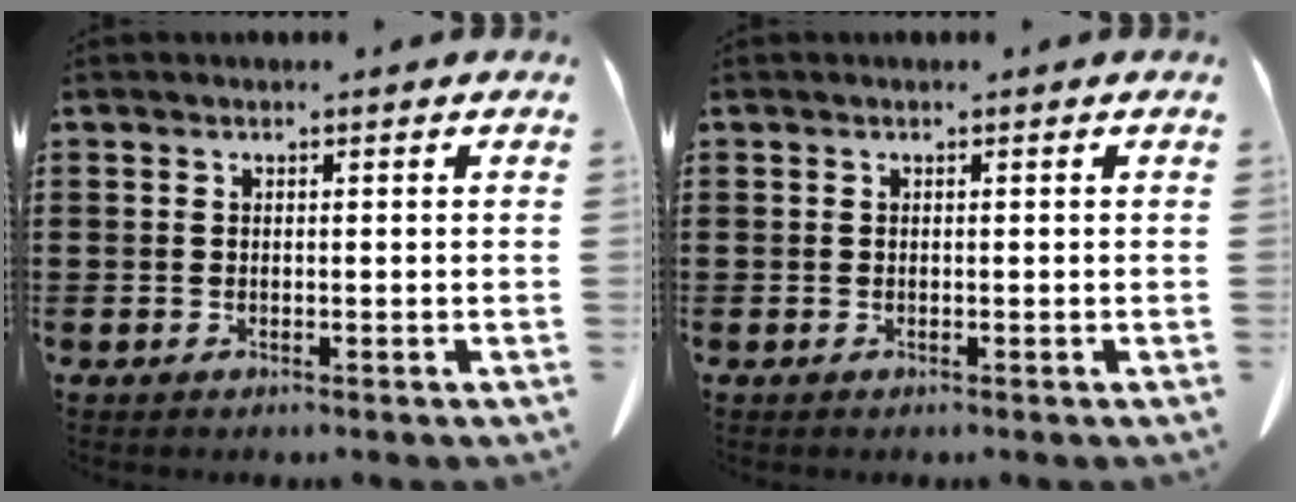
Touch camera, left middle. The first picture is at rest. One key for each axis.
{"total": 0.0}